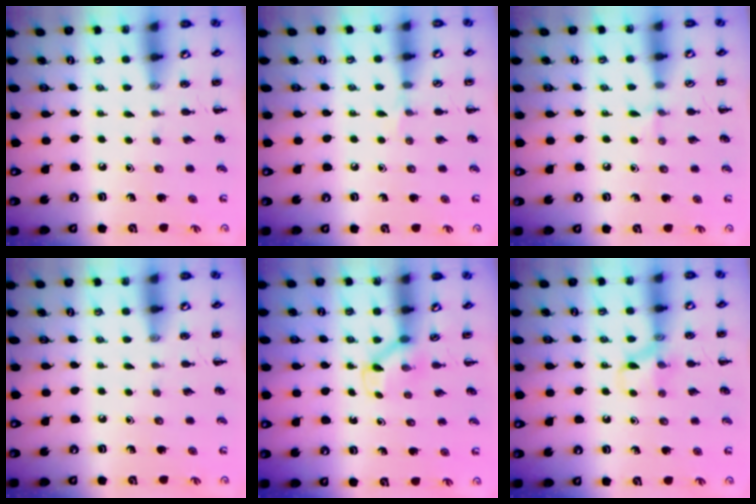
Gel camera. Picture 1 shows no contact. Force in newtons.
{"total": 3.7, "press": 3.5, "slide": 1.2}
{"total": 4.1, "press": 3.9, "slide": 1.4}
{"total": 0.0}
{"total": 2.6, "press": 2.4, "slide": 0.9}
{"total": 8.7, "press": 8.6, "slide": 1.0}